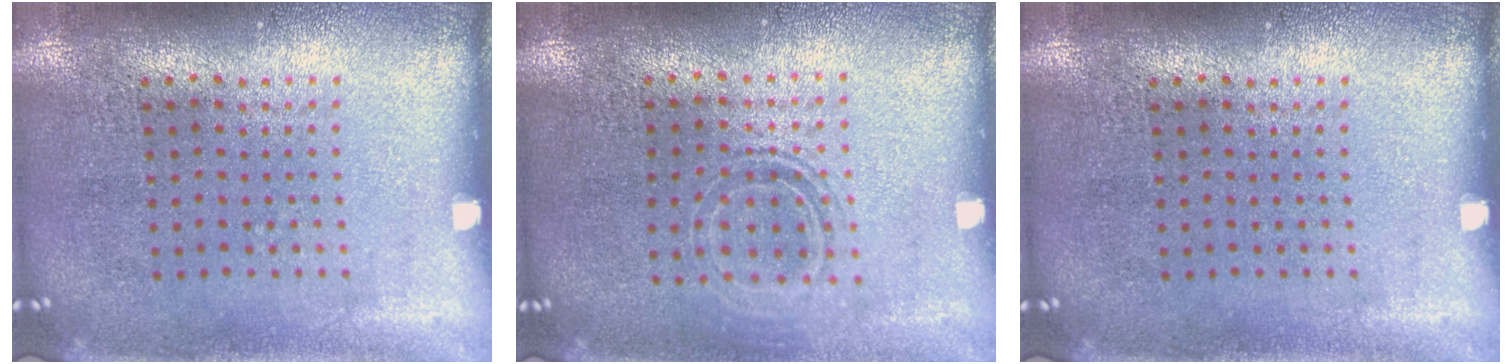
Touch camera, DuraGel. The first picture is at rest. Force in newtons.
{"total": 1.4, "press": 1.2, "slide": 0.8}
{"total": 0.0}